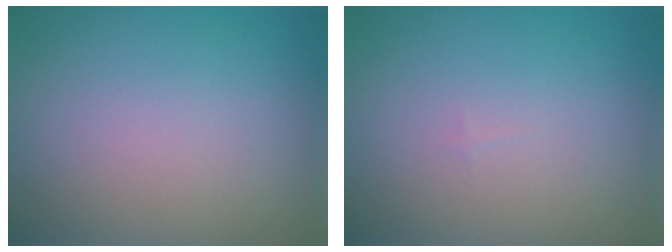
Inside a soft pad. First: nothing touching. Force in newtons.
{"total": 0.0}